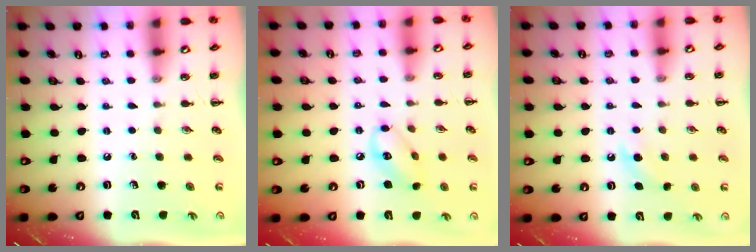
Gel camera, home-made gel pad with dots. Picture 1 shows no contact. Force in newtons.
{"total": 7.4, "press": 7.3, "slide": 1.2}
{"total": 5.3, "press": 5.1, "slide": 1.5}